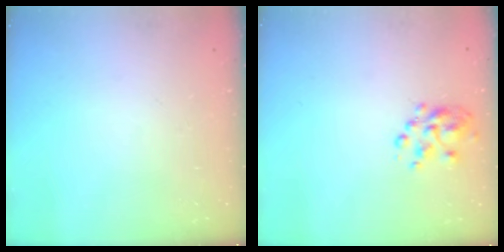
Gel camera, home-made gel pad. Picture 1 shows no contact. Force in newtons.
{"total": 4.9, "press": 4.7, "slide": 1.2}